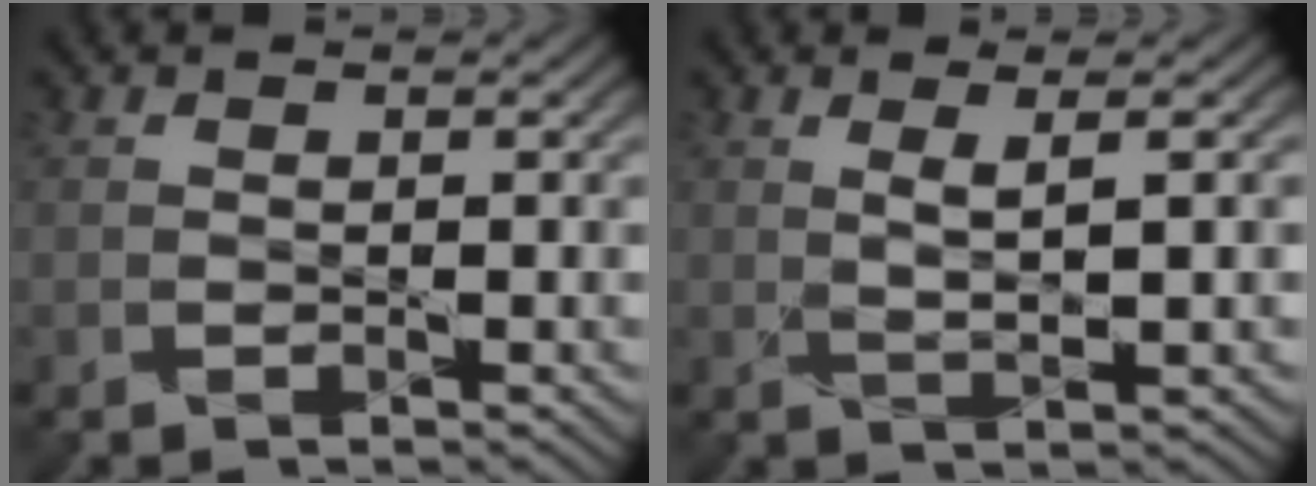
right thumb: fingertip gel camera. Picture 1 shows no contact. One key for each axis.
{"total": 2.1, "fx": 1.0, "fy": -0.1, "fz": 1.9, "tx": -0.038, "ty": 0.005, "tz": 0.020}